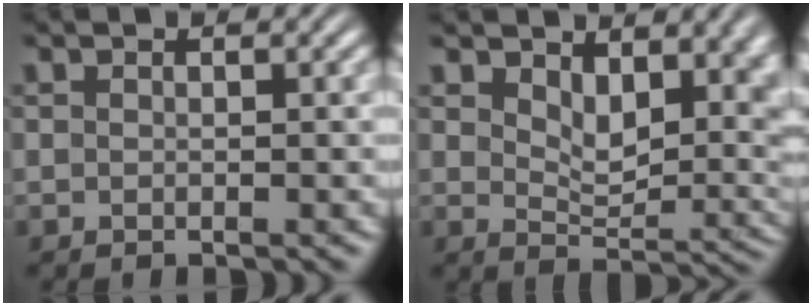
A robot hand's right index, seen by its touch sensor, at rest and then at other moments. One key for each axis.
{"total": 5.7, "fx": 3.0, "fy": 2.7, "fz": 4.1, "tx": -0.036, "ty": -0.016, "tz": 0.046}